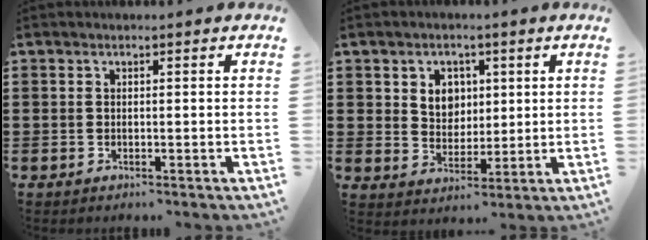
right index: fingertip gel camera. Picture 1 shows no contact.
{"total": 4.9, "force": [1.9, 4.2, 1.8], "torque": [-0.047, 0.011, 0.031]}